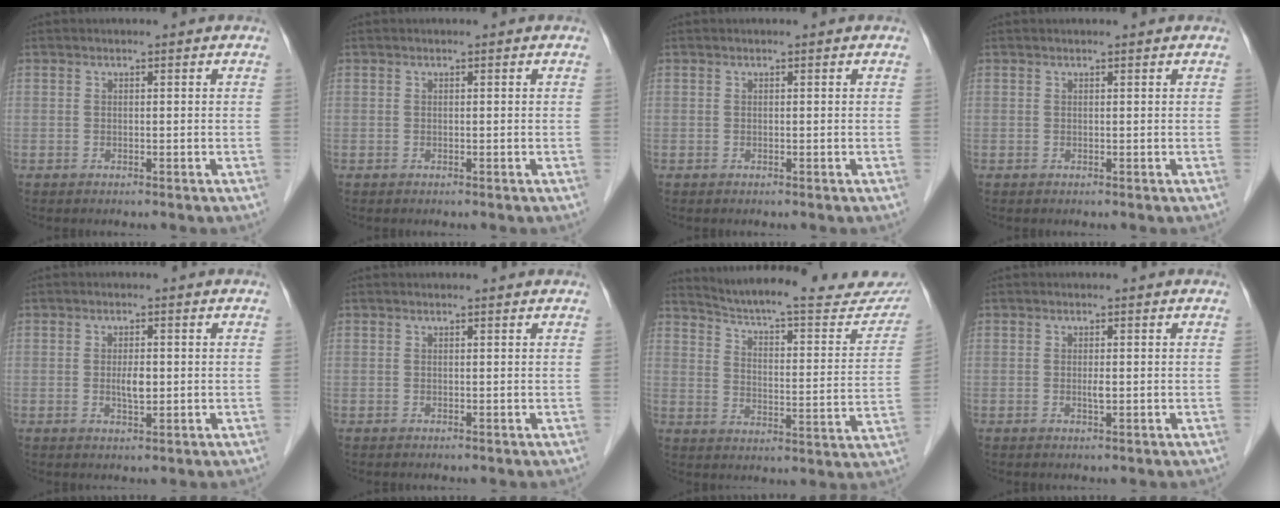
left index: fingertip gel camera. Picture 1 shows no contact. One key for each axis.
{"total": 0.0}
{"total": 0.0}
{"total": 0.6, "fx": 0.5, "fy": 0.0, "fz": 0.2, "tx": -0.006, "ty": 0.002, "tz": 0.009}
{"total": 2.5, "fx": 0.0, "fy": 0.8, "fz": 2.4, "tx": -0.046, "ty": -0.002, "tz": 0.002}
{"total": 1.1, "fx": 1.1, "fy": 0.0, "fz": 0.1, "tx": -0.011, "ty": 0.006, "tz": 0.013}
{"total": 24.3, "fx": 22.6, "fy": 3.4, "fz": 8.3, "tx": -0.118, "ty": -0.059, "tz": 0.287}
{"total": 1.0, "fx": 0.0, "fy": 0.1, "fz": 1.0, "tx": -0.019, "ty": -0.003, "tz": 0.001}